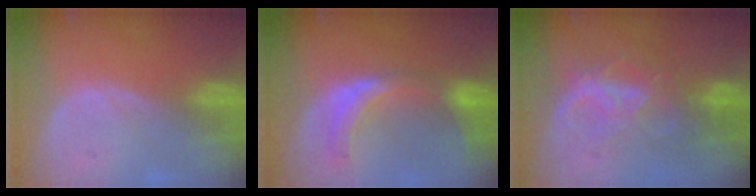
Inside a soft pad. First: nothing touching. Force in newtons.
{"total": 7.7, "press": 6.9, "slide": 3.5}
{"total": 6.4, "press": 6.4, "slide": 0.7}